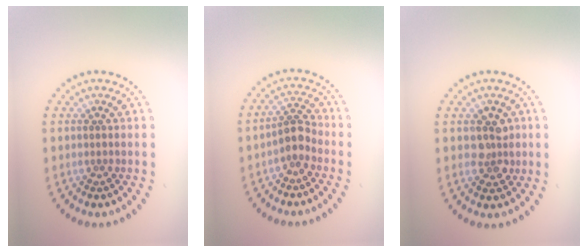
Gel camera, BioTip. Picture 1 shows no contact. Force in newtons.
{"total": 2.3, "press": 1.9, "slide": 1.4}
{"total": 2.8, "press": 2.7, "slide": 0.5}